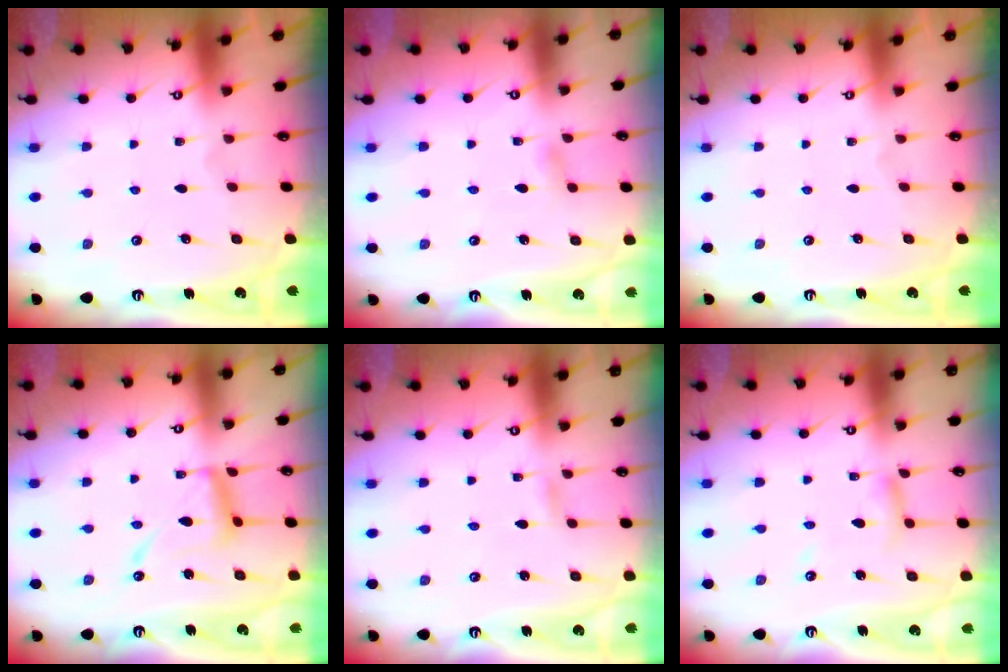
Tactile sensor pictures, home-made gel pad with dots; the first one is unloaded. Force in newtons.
{"total": 4.7, "press": 4.7, "slide": 0.6}
{"total": 0.0}
{"total": 12.5, "press": 12.4, "slide": 0.9}
{"total": 1.7, "press": 1.7, "slide": 0.2}
{"total": 5.9, "press": 5.9, "slide": 0.6}